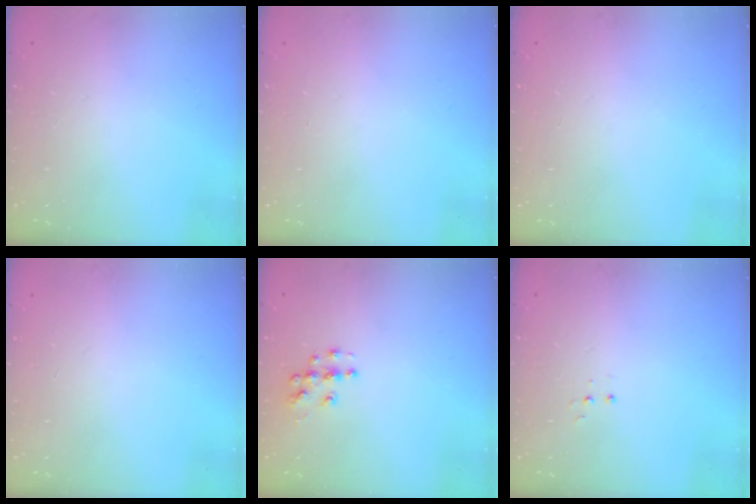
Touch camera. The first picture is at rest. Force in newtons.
{"total": 0.0}
{"total": 0.0}
{"total": 0.0}
{"total": 5.9, "press": 5.9, "slide": 0.4}
{"total": 3.1, "press": 3.0, "slide": 0.8}